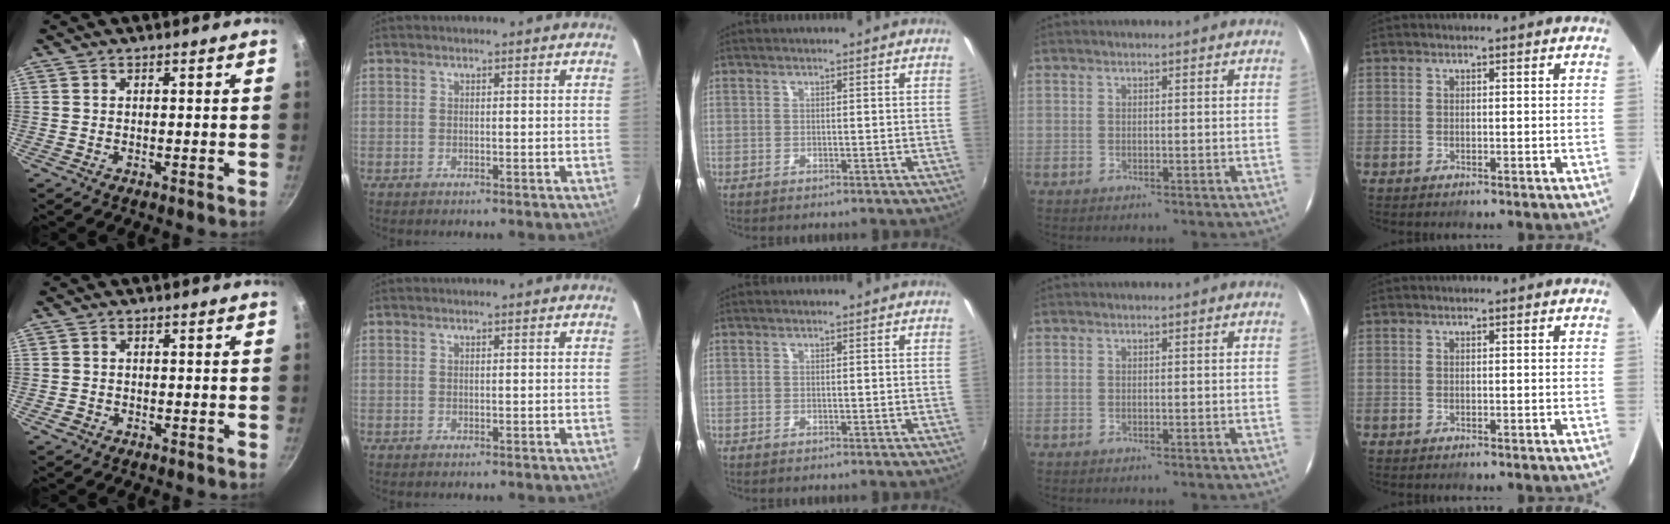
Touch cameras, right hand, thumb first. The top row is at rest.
{"thumb": {"total": 1.4, "force": [-0.8, 1.1, 0.4], "torque": [-0.008, 0.005, -0.012]}}